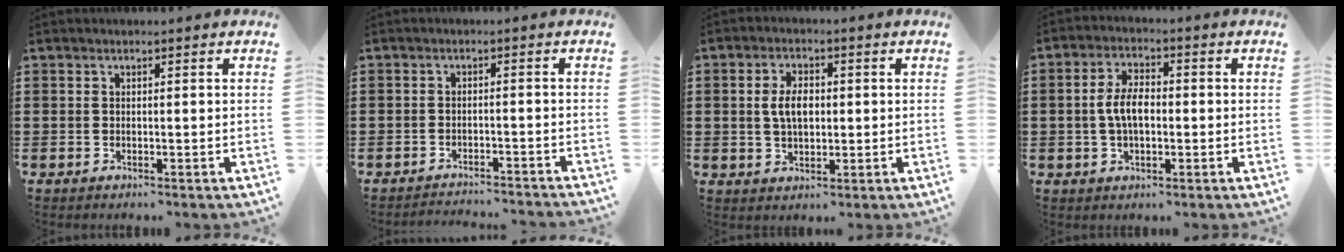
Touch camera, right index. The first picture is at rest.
{"total": 2.3, "force": [-2.2, -0.1, 0.2], "torque": [-0.007, 0.001, -0.048]}
{"total": 4.9, "force": [0.4, 2.7, 4.0], "torque": [-0.081, 0.005, 0.000]}
{"total": 5.8, "force": [-0.4, 3.0, 4.9], "torque": [-0.113, 0.002, -0.015]}